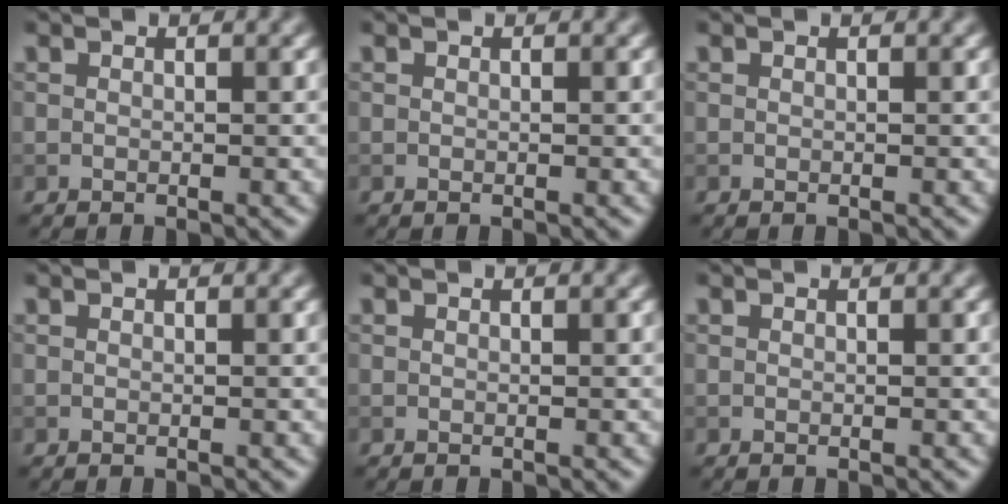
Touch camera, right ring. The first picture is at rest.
{"total": 0.0}
{"total": 0.0}
{"total": 0.0}
{"total": 0.0}
{"total": 0.0}